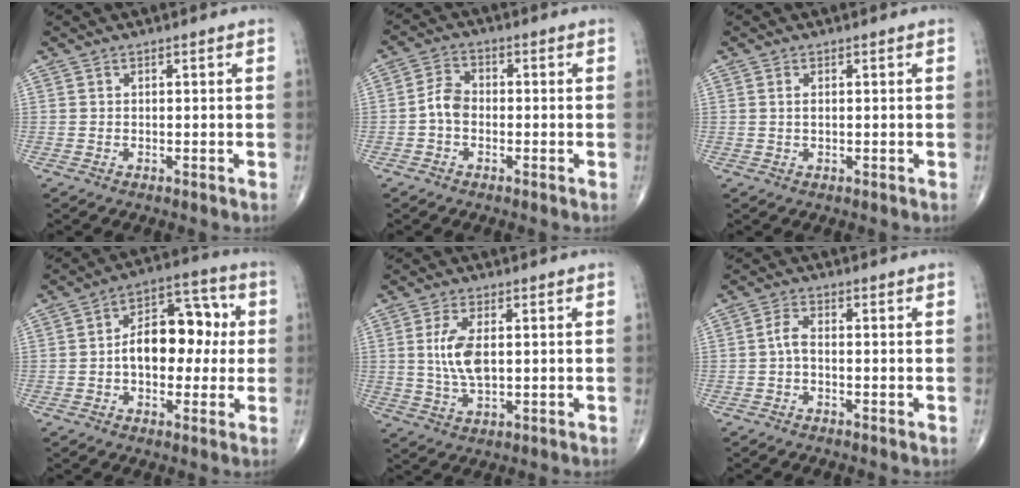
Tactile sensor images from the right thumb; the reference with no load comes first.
{"total": 4.3, "force": [-1.1, 3.1, 2.9], "torque": [-0.047, 0.015, -0.031]}
{"total": 1.1, "force": [0.3, 0.5, 1.0], "torque": [-0.022, 0.003, 0.007]}
{"total": 13.7, "force": [0.1, 8.5, 10.7], "torque": [-0.127, 0.037, -0.007]}
{"total": 7.3, "force": [1.0, 3.3, 6.4], "torque": [-0.135, -0.006, 0.021]}
{"total": 2.4, "force": [-0.6, 1.0, 2.1], "torque": [-0.045, 0.008, -0.015]}